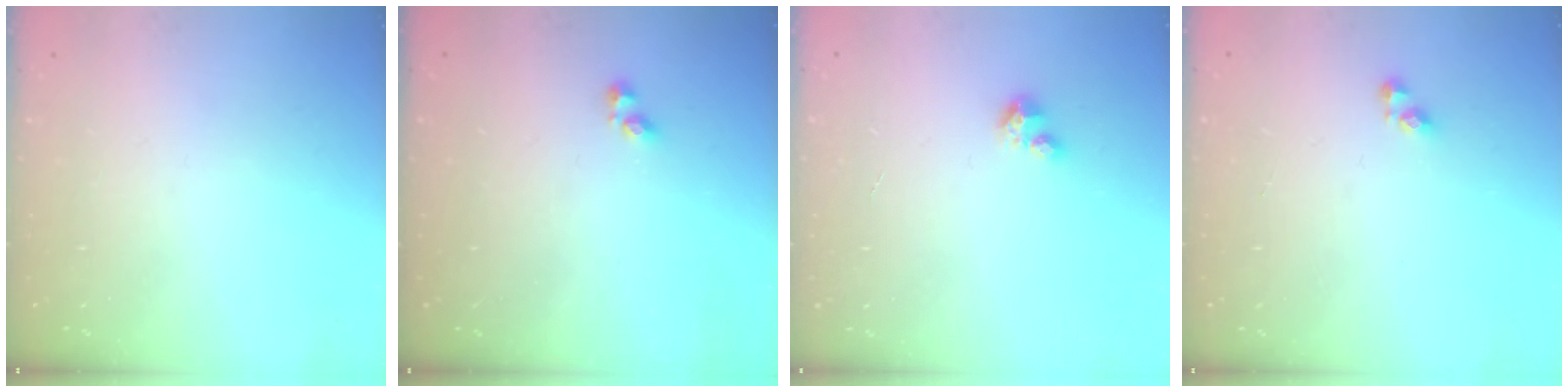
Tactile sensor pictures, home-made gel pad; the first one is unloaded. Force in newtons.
{"total": 1.6, "press": 1.5, "slide": 0.3}
{"total": 2.8, "press": 2.8, "slide": 0.2}
{"total": 3.8, "press": 3.8, "slide": 0.7}